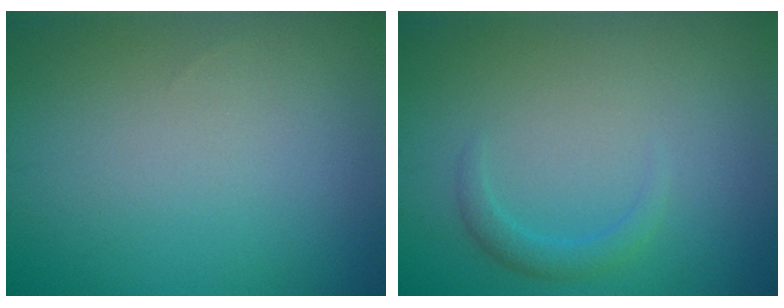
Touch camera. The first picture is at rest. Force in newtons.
{"total": 1.5, "press": 1.5, "slide": 0.1}